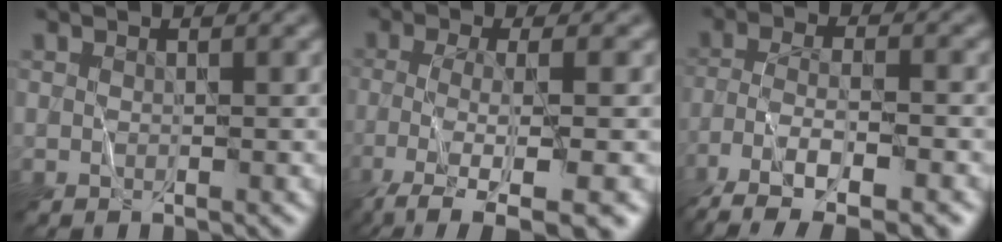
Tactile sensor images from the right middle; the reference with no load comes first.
{"total": 7.3, "force": [-4.1, 1.5, 5.9], "torque": [-0.088, -0.005, -0.077]}
{"total": 8.5, "force": [-5.8, 2.7, 5.6], "torque": [-0.100, -0.003, -0.102]}